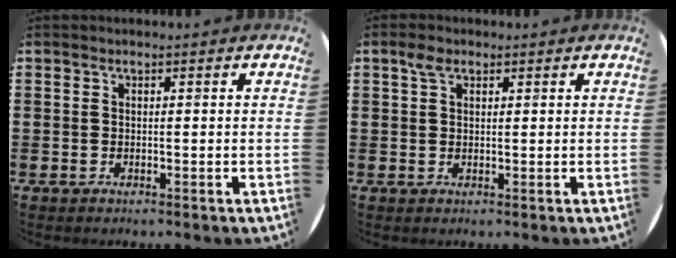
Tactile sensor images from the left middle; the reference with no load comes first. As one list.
[{"total": 2.0, "force": [1.3, 1.1, 1.1], "torque": [-0.016, 0.002, 0.022]}]